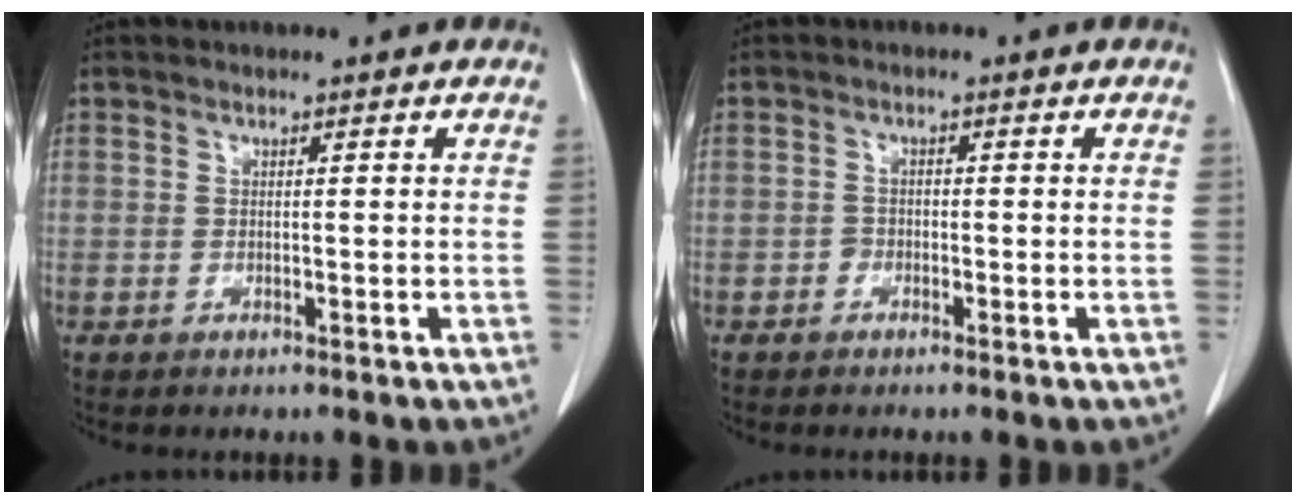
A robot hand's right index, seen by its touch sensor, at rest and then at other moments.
{"total": 1.0, "force": [-0.6, 0.7, 0.3], "torque": [-0.001, 0.006, -0.011]}